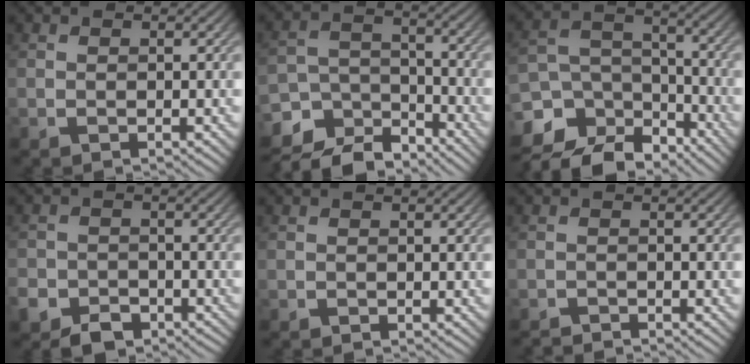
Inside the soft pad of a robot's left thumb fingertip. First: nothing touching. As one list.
[{"total": 11.5, "force": [-9.9, 5.0, 3.0], "torque": [-0.068, -0.010, -0.153]}, {"total": 14.4, "force": [-11.2, 7.9, 4.4], "torque": [-0.138, -0.031, -0.154]}, {"total": 5.9, "force": [-4.1, 3.7, 2.0], "torque": [-0.035, -0.011, -0.072]}, {"total": 0.0}, {"total": 1.7, "force": [-1.7, 0.1, 0.2], "torque": [-0.005, -0.003, -0.033]}]